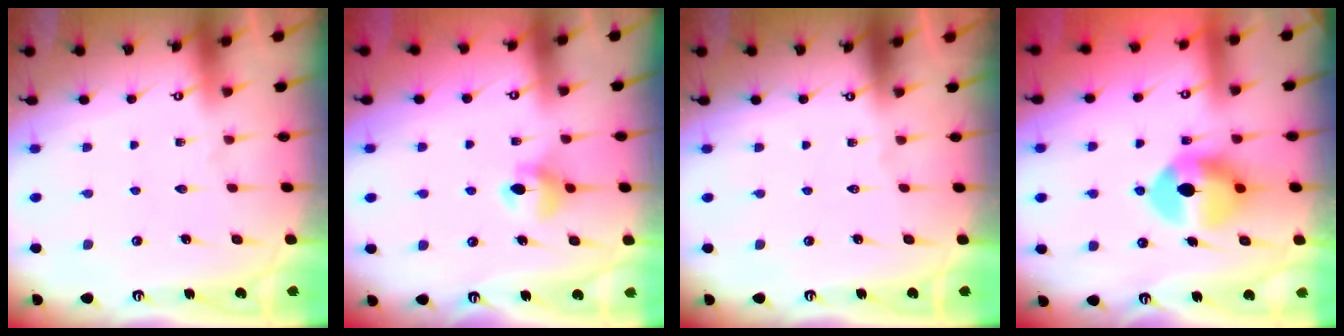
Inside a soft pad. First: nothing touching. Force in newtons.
{"total": 5.9, "press": 5.9, "slide": 0.7}
{"total": 0.0}
{"total": 11.0, "press": 10.9, "slide": 1.3}